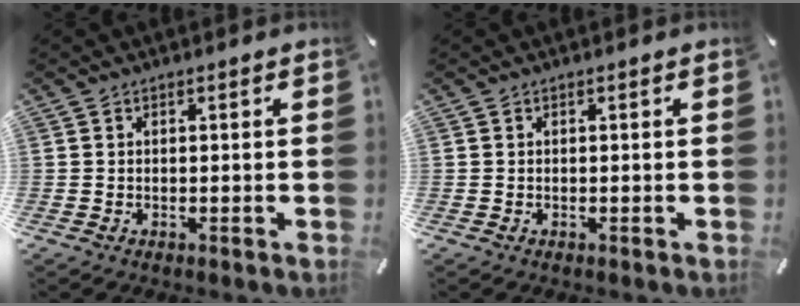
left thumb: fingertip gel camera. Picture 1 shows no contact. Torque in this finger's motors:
{"motor_torque": [0.00, 0.00, 0.00, 0.00, 0.00]}